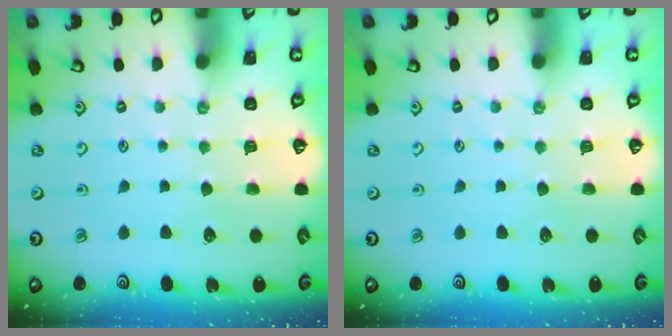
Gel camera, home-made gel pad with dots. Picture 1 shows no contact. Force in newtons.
{"total": 0.0}